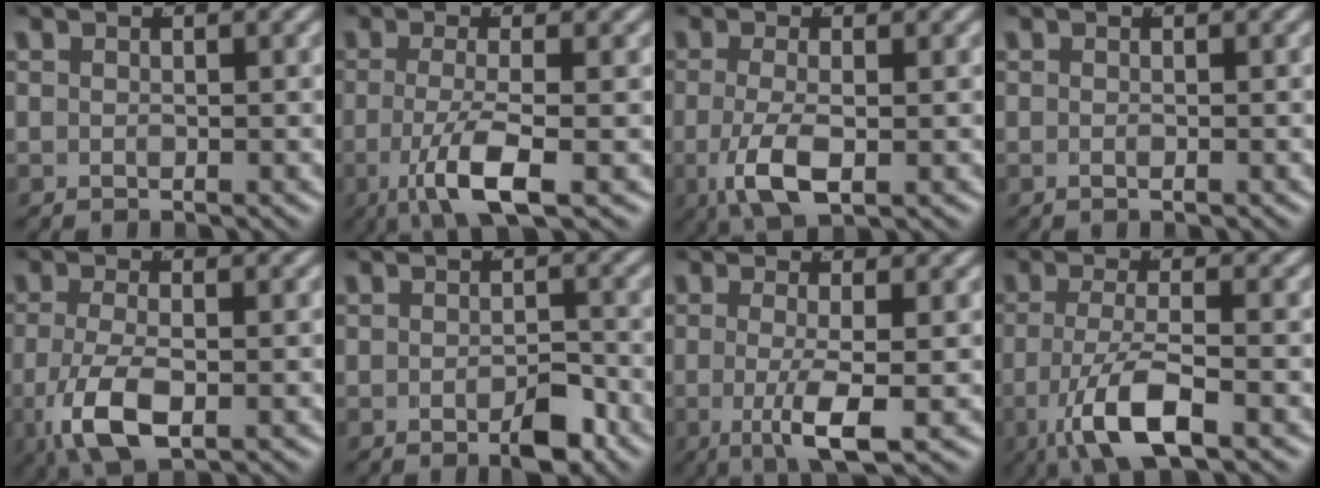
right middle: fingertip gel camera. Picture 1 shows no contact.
{"total": 4.9, "force": [-1.9, 0.8, 4.4], "torque": [-0.088, -0.024, -0.020]}
{"total": 4.2, "force": [-1.3, 1.5, 3.8], "torque": [-0.081, -0.022, -0.010]}
{"total": 0.0}
{"total": 5.4, "force": [-1.8, 2.4, 4.5], "torque": [-0.102, -0.029, -0.012]}
{"total": 2.6, "force": [-1.4, 0.9, 2.0], "torque": [-0.024, -0.004, -0.024]}
{"total": 4.2, "force": [-1.4, 0.5, 4.0], "torque": [-0.079, -0.025, -0.013]}
{"total": 5.6, "force": [-2.4, 1.4, 4.9], "torque": [-0.091, -0.023, -0.026]}